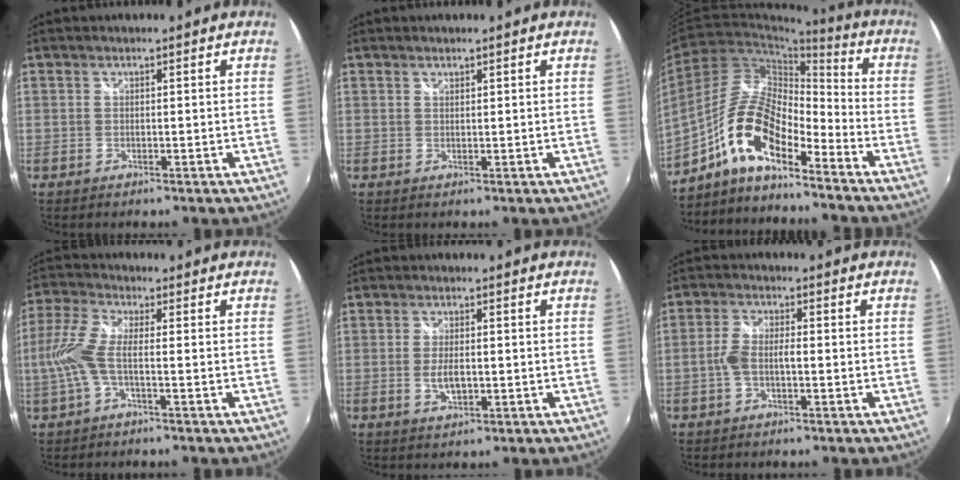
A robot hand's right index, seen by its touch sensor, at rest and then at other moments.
{"total": 0.6, "force": [0.5, 0.2, 0.1], "torque": [0.000, -0.001, 0.010]}
{"total": 13.0, "force": [-8.2, 4.1, 9.2], "torque": [-0.180, 0.011, -0.163]}
{"total": 7.3, "force": [-1.5, 1.5, 7.0], "torque": [-0.168, 0.004, -0.031]}
{"total": 3.7, "force": [-0.7, 1.7, 3.3], "torque": [-0.063, -0.005, -0.011]}
{"total": 4.3, "force": [-1.1, 1.6, 3.8], "torque": [-0.085, 0.008, -0.021]}